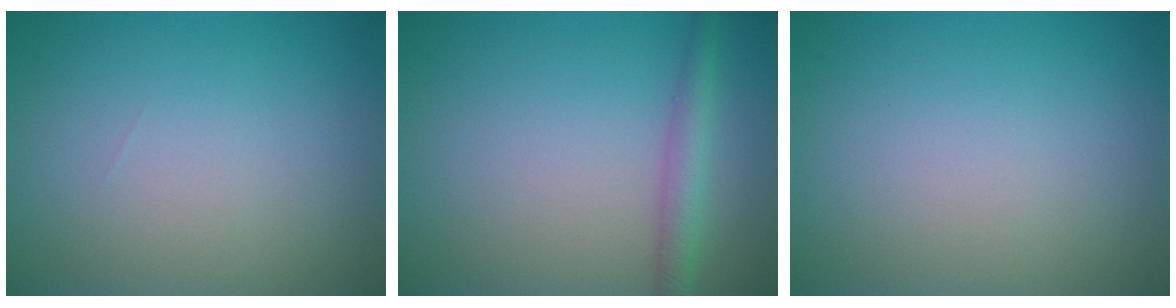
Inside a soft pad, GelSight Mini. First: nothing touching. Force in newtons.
{"total": 2.4, "press": 2.4, "slide": 0.2}
{"total": 0.0}